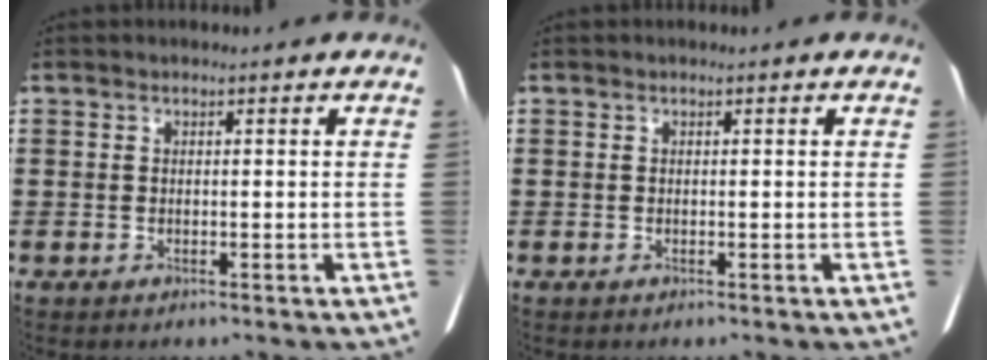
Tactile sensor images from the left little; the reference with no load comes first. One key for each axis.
{"total": 0.0}